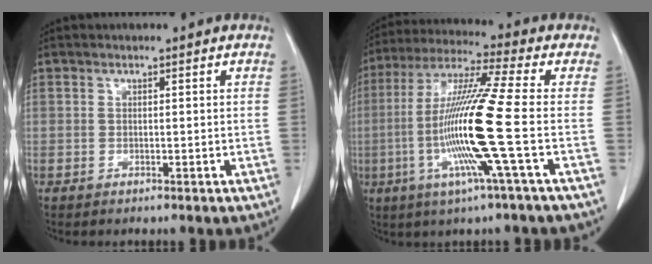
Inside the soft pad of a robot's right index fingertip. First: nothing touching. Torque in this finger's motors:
{"motor_torque": [2.14, 0.00, 1.06, 0.21]}